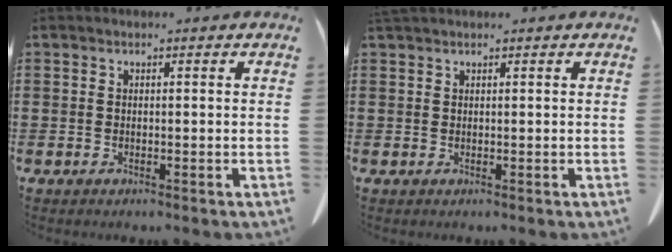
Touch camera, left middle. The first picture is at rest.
{"total": 0.9, "force": [0.8, 0.1, 0.3], "torque": [-0.008, -0.001, 0.016]}